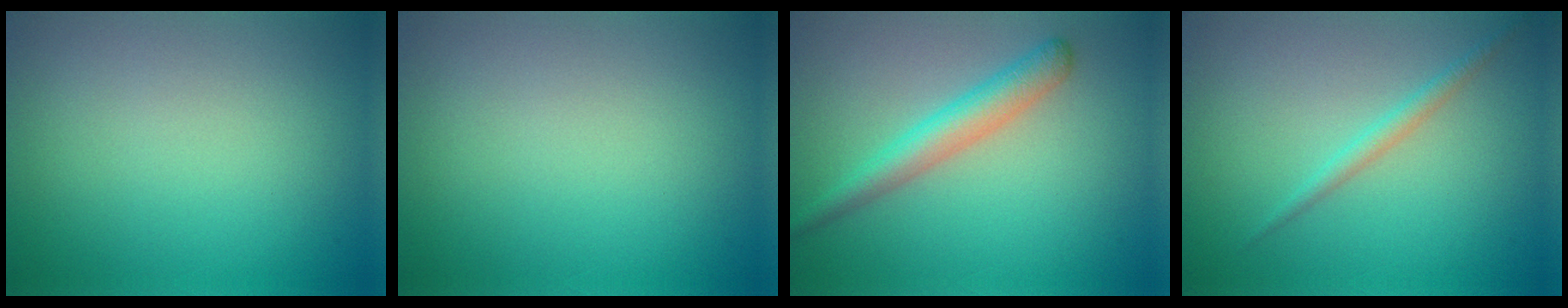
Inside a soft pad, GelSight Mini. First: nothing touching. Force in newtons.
{"total": 0.0}
{"total": 3.3, "press": 3.3, "slide": 0.2}
{"total": 1.4, "press": 1.4, "slide": 0.1}